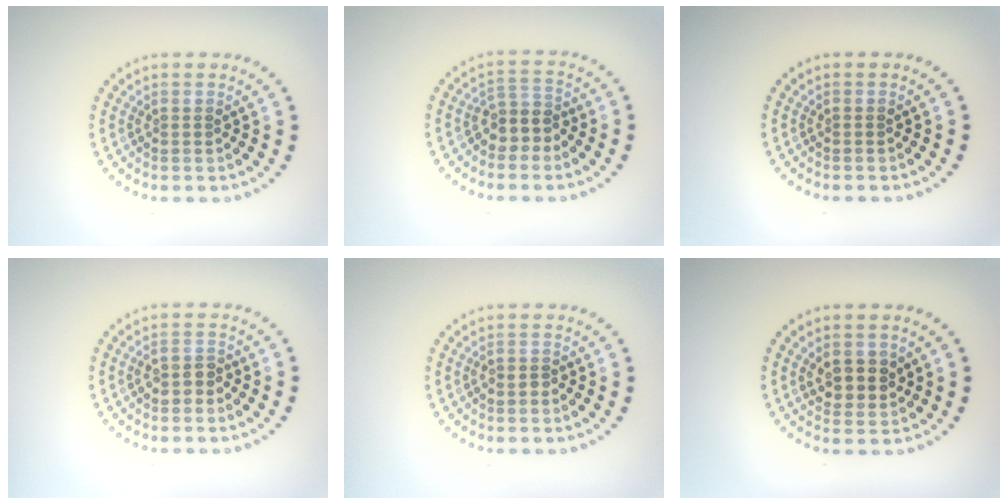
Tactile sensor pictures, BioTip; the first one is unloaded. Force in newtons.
{"total": 2.7, "press": 2.2, "slide": 1.5}
{"total": 0.0}
{"total": 1.7, "press": 1.6, "slide": 0.7}
{"total": 0.6, "press": 0.3, "slide": 0.5}
{"total": 2.7, "press": 2.7, "slide": 0.6}